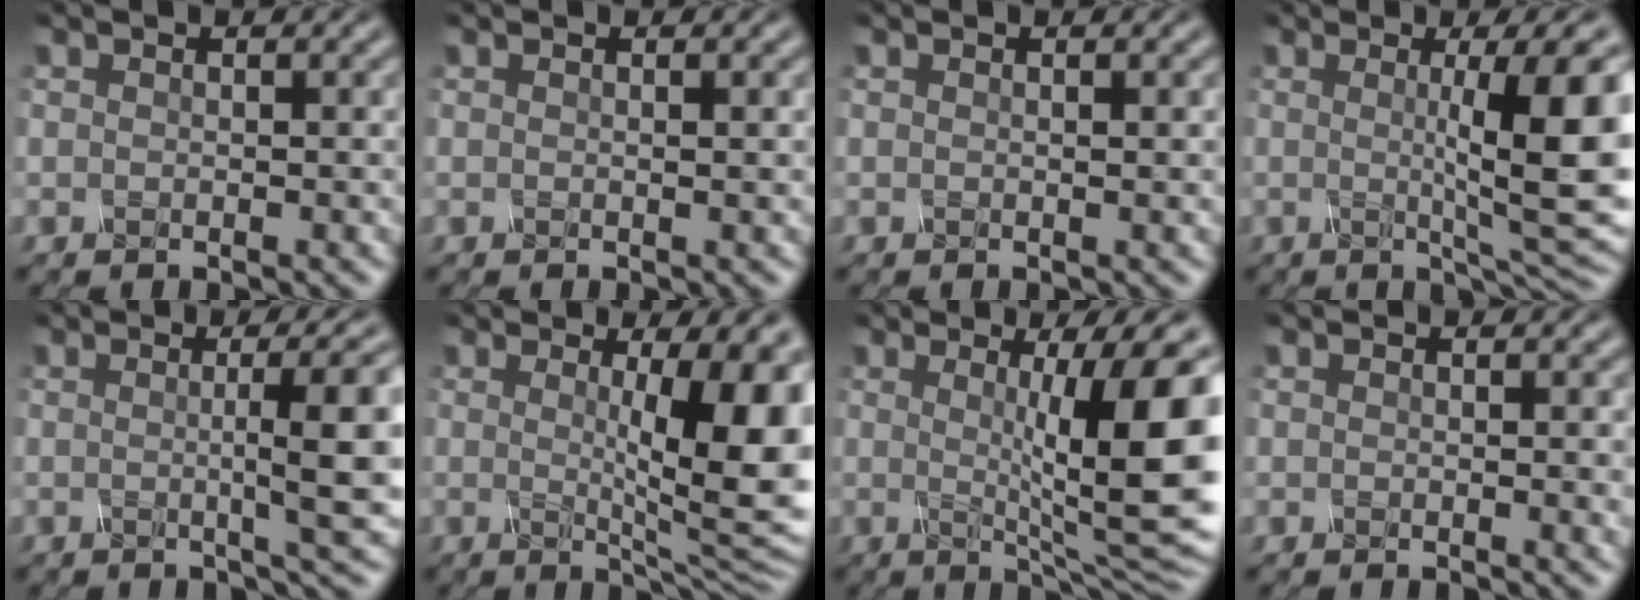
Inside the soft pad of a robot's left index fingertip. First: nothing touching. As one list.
[{"total": 0.9, "force": [0.1, 0.3, 0.9], "torque": [-0.007, 0.003, -0.002]}, {"total": 0.6, "force": [0.1, 0.2, 0.6], "torque": [-0.004, 0.003, 0.000]}, {"total": 10.1, "force": [0.8, 2.1, 9.9], "torque": [-0.119, 0.000, 0.012]}, {"total": 8.1, "force": [0.4, 1.8, 7.9], "torque": [-0.092, 0.010, 0.006]}, {"total": 10.7, "force": [1.1, 2.6, 10.3], "torque": [-0.126, -0.008, 0.020]}, {"total": 11.3, "force": [0.9, 2.3, 11.0], "torque": [-0.132, -0.001, 0.015]}, {"total": 1.3, "force": [0.0, 0.3, 1.3], "torque": [-0.012, 0.000, -0.002]}]